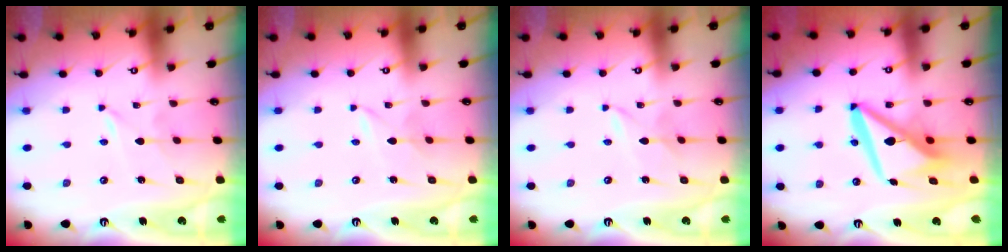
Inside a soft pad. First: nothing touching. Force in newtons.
{"total": 1.3, "press": 1.3, "slide": 0.2}
{"total": 2.1, "press": 2.0, "slide": 0.2}
{"total": 12.5, "press": 12.5, "slide": 1.2}